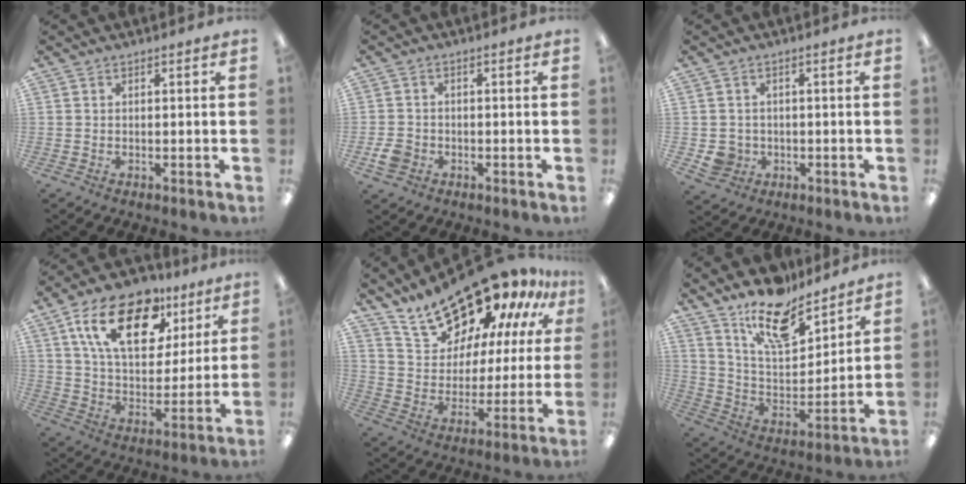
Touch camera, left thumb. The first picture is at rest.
{"total": 3.8, "force": [-1.5, 3.2, 1.5], "torque": [-0.028, 0.000, -0.031]}
{"total": 4.7, "force": [-0.7, 4.5, 0.8], "torque": [-0.020, 0.008, -0.011]}
{"total": 21.1, "force": [11.2, 11.4, 13.7], "torque": [-0.230, -0.031, 0.195]}
{"total": 20.7, "force": [17.1, 7.9, 8.7], "torque": [-0.158, -0.116, 0.299]}
{"total": 15.5, "force": [12.4, 5.8, 7.4], "torque": [-0.127, -0.084, 0.218]}